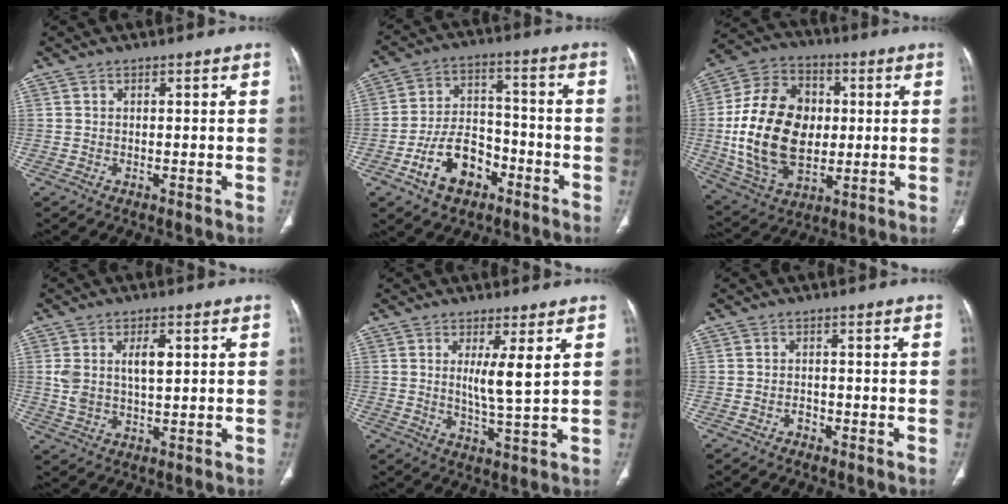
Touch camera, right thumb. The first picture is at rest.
{"total": 12.1, "force": [-6.0, 7.7, 7.1], "torque": [-0.100, 0.044, -0.102]}
{"total": 22.5, "force": [0.2, 15.6, 16.2], "torque": [-0.289, 0.006, 0.014]}
{"total": 7.1, "force": [1.8, 3.5, 5.9], "torque": [-0.111, -0.002, 0.039]}
{"total": 6.1, "force": [2.0, 0.6, 5.7], "torque": [-0.105, -0.026, 0.040]}
{"total": 1.2, "force": [-0.7, 0.8, 0.4], "torque": [-0.001, 0.005, -0.015]}